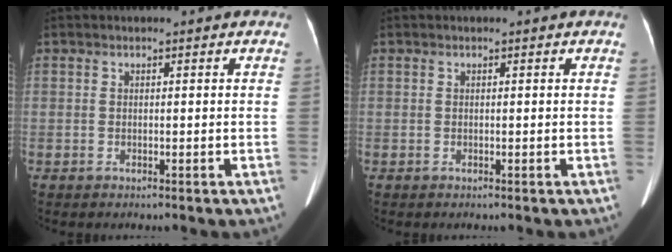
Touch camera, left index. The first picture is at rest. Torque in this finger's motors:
{"motor_torque": [0.00, 0.00, 0.01, 0.00]}